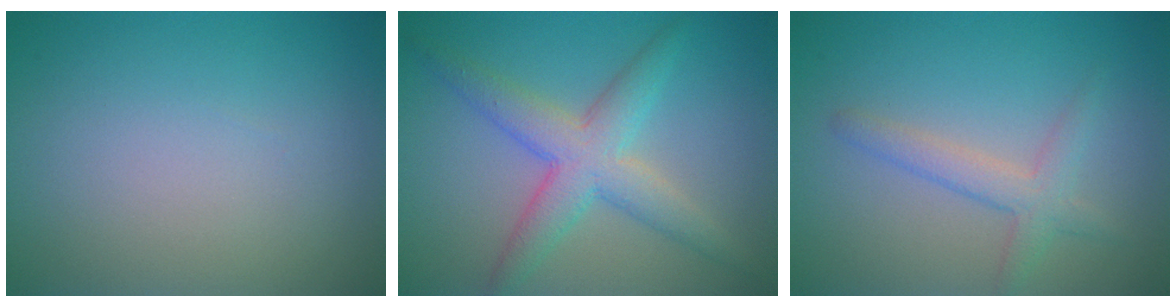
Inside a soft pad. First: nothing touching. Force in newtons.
{"total": 4.9, "press": 4.9, "slide": 0.1}
{"total": 2.5, "press": 2.5, "slide": 0.1}